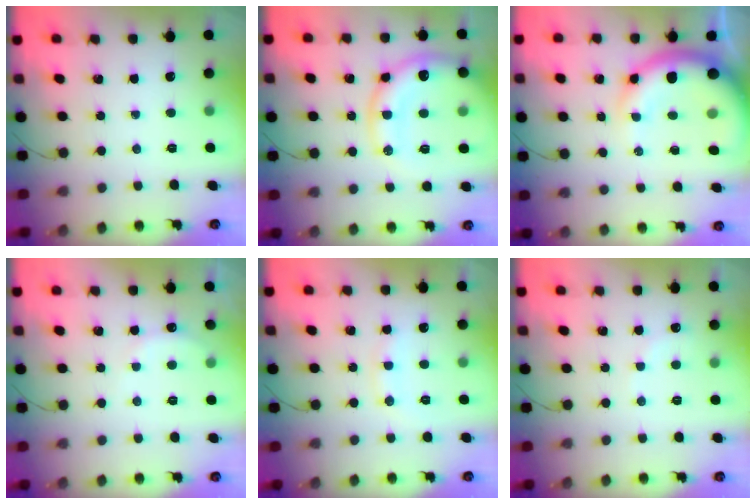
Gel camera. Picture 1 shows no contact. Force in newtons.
{"total": 17.4, "press": 17.2, "slide": 2.8}
{"total": 15.3, "press": 14.9, "slide": 3.5}
{"total": 5.4, "press": 5.4, "slide": 0.9}
{"total": 8.1, "press": 8.0, "slide": 1.1}
{"total": 4.2, "press": 4.0, "slide": 1.1}